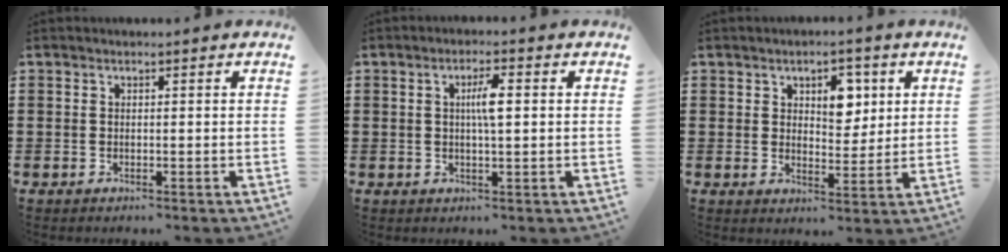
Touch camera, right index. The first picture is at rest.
{"total": 3.9, "force": [0.6, 0.8, 3.8], "torque": [-0.073, 0.004, 0.007]}
{"total": 5.4, "force": [2.4, 3.5, 3.4], "torque": [-0.047, 0.003, 0.034]}